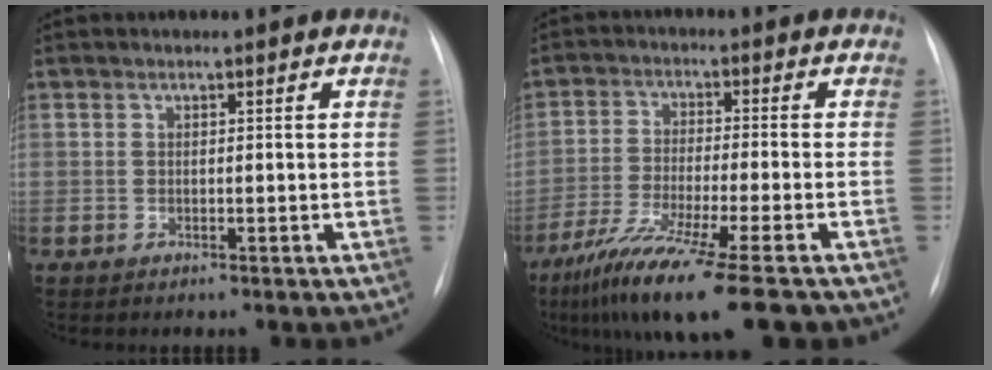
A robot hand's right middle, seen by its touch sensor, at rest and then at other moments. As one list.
[{"total": 14.9, "force": [-10.6, 0.4, 10.5], "torque": [-0.192, -0.048, -0.176]}]